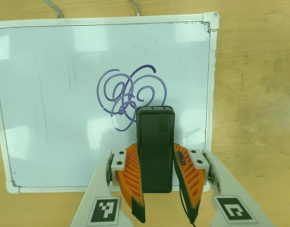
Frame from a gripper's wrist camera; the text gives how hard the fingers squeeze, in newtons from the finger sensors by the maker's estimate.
{"total": 4.5, "left": 3.3, "right": 5.6}